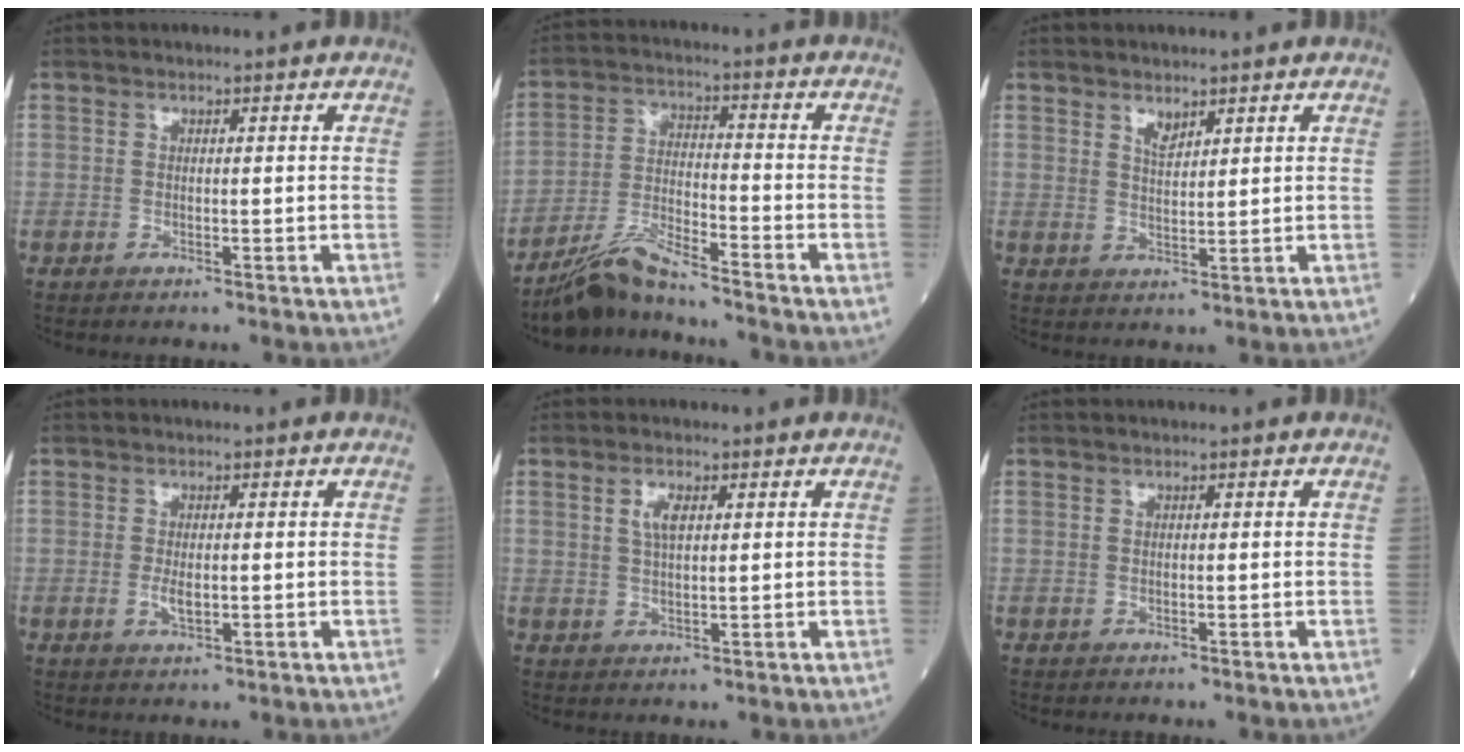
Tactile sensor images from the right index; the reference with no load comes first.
{"total": 7.6, "force": [-6.8, 0.3, 3.2], "torque": [-0.068, -0.014, -0.130]}
{"total": 2.1, "force": [1.6, 0.8, 1.1], "torque": [-0.022, -0.004, 0.035]}
{"total": 2.2, "force": [-0.3, 0.8, 2.0], "torque": [-0.041, -0.002, -0.004]}
{"total": 2.9, "force": [1.1, 1.0, 2.5], "torque": [-0.052, 0.003, 0.023]}
{"total": 0.0}